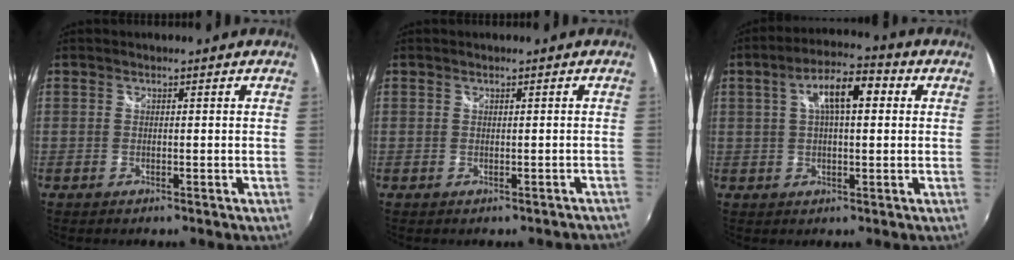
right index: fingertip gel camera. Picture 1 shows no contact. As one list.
[{"total": 1.6, "force": [-1.2, 0.9, 0.6], "torque": [-0.007, 0.006, -0.008]}, {"total": 9.0, "force": [2.3, 3.4, 8.1], "torque": [-0.135, 0.024, 0.034]}]